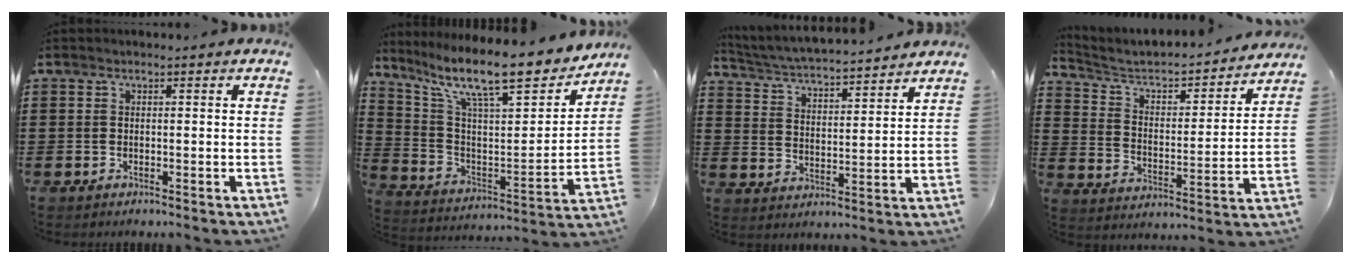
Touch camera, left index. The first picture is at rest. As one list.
[{"total": 12.8, "force": [10.1, 2.4, 7.6], "torque": [-0.163, -0.071, 0.165]}, {"total": 3.9, "force": [3.8, -0.2, 0.8], "torque": [-0.036, -0.032, 0.059]}, {"total": 3.6, "force": [3.0, 1.5, 1.5], "torque": [-0.051, -0.028, 0.038]}]